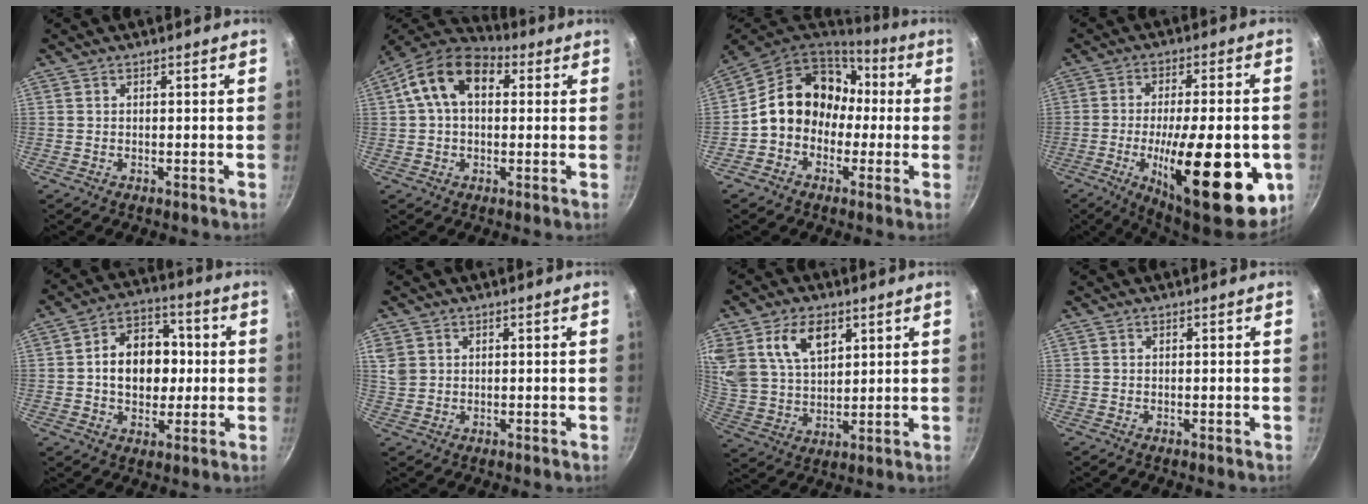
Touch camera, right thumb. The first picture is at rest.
{"total": 13.3, "force": [3.2, 8.7, 9.5], "torque": [-0.142, 0.027, 0.033]}
{"total": 15.5, "force": [0.3, 12.8, 8.6], "torque": [-0.103, 0.055, -0.008]}
{"total": 25.4, "force": [-7.1, 8.4, 22.9], "torque": [-0.307, 0.004, -0.096]}
{"total": 13.3, "force": [0.5, 9.9, 8.8], "torque": [-0.096, 0.021, -0.001]}
{"total": 4.2, "force": [1.6, 3.4, 1.8], "torque": [-0.028, -0.001, 0.036]}
{"total": 13.3, "force": [6.2, 8.4, 8.1], "torque": [-0.138, -0.020, 0.127]}
{"total": 0.0}